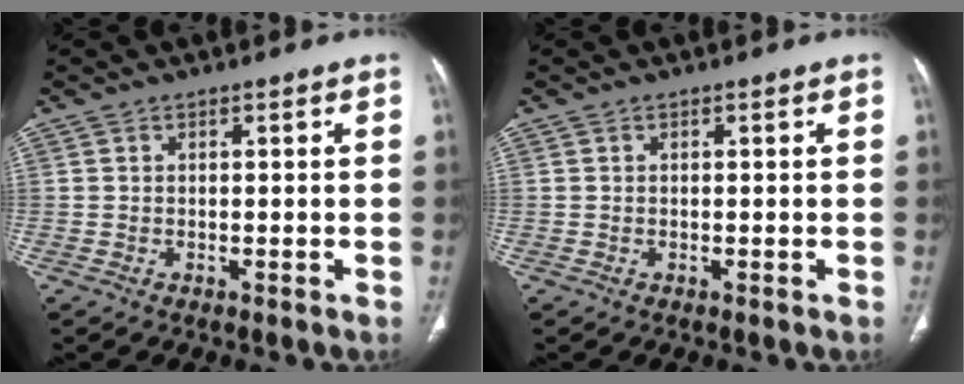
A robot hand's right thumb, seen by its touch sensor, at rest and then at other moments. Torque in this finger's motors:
{"motor_torque": [0.61, 0.61, 0.16, -0.17, 0.02]}